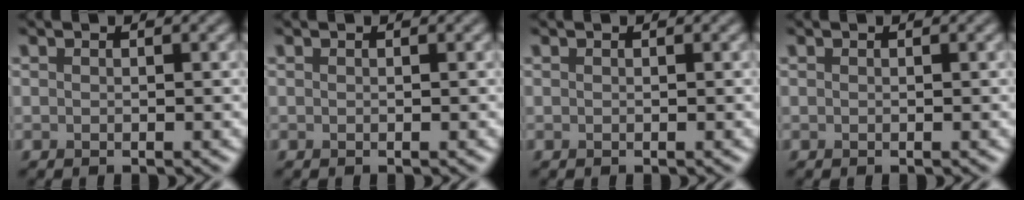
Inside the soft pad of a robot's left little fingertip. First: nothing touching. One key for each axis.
{"total": 0.0}
{"total": 0.0}
{"total": 0.0}